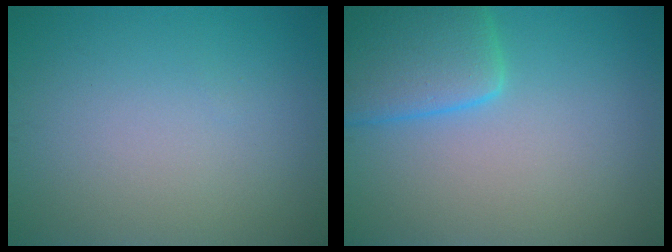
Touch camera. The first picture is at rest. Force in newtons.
{"total": 5.6, "press": 5.6, "slide": 0.4}